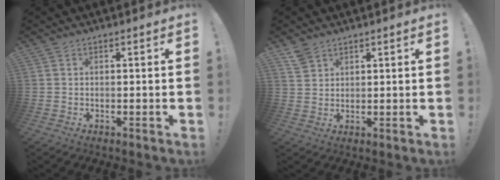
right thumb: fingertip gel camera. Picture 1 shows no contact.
{"total": 4.1, "force": [3.1, 2.3, 1.1], "torque": [-0.017, -0.014, 0.061]}